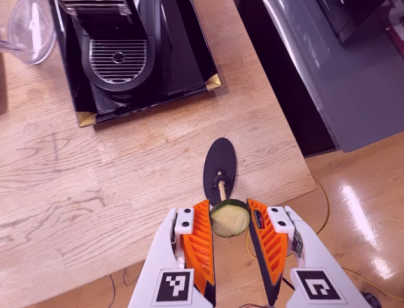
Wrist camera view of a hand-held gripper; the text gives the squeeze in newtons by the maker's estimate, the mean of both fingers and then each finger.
{"total": 7.0, "left": 7.1, "right": 7.0}